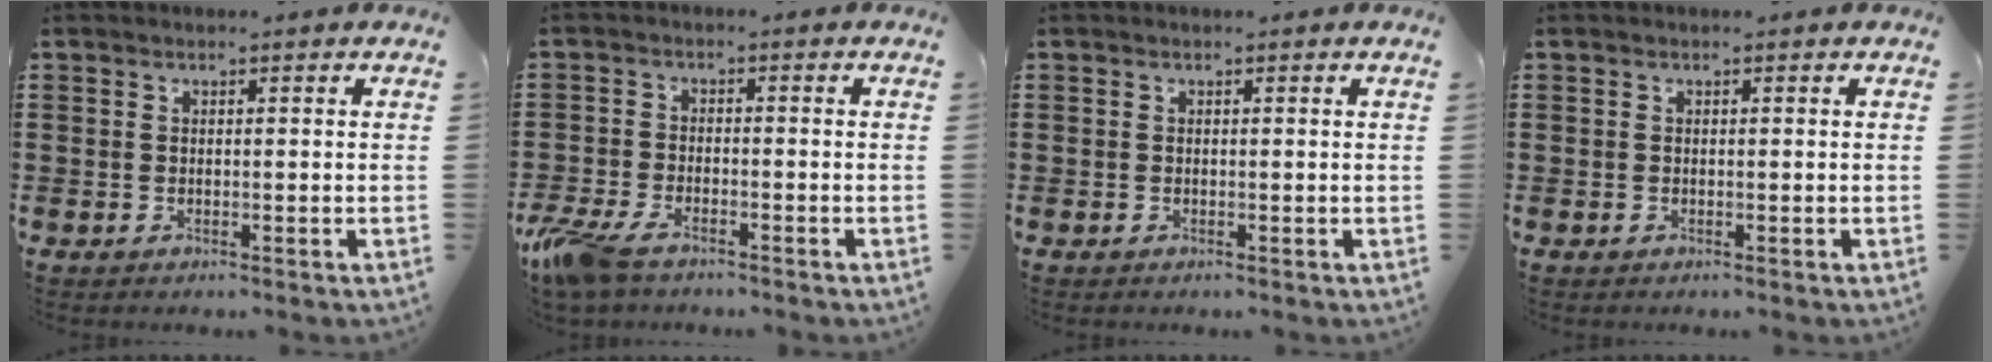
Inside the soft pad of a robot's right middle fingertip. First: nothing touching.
{"total": 5.4, "force": [-4.1, 1.7, 3.0], "torque": [-0.091, -0.013, -0.087]}
{"total": 0.0}
{"total": 0.0}